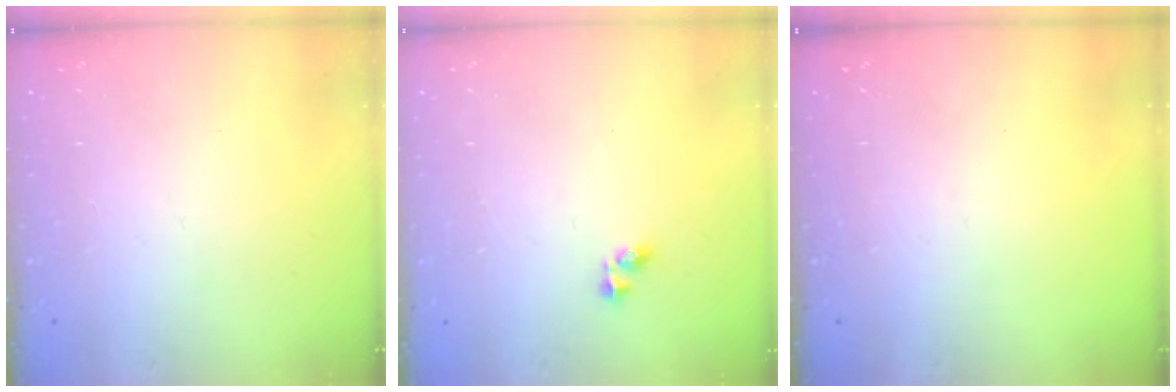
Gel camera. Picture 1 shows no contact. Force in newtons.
{"total": 2.7, "press": 2.7, "slide": 0.4}
{"total": 0.0}